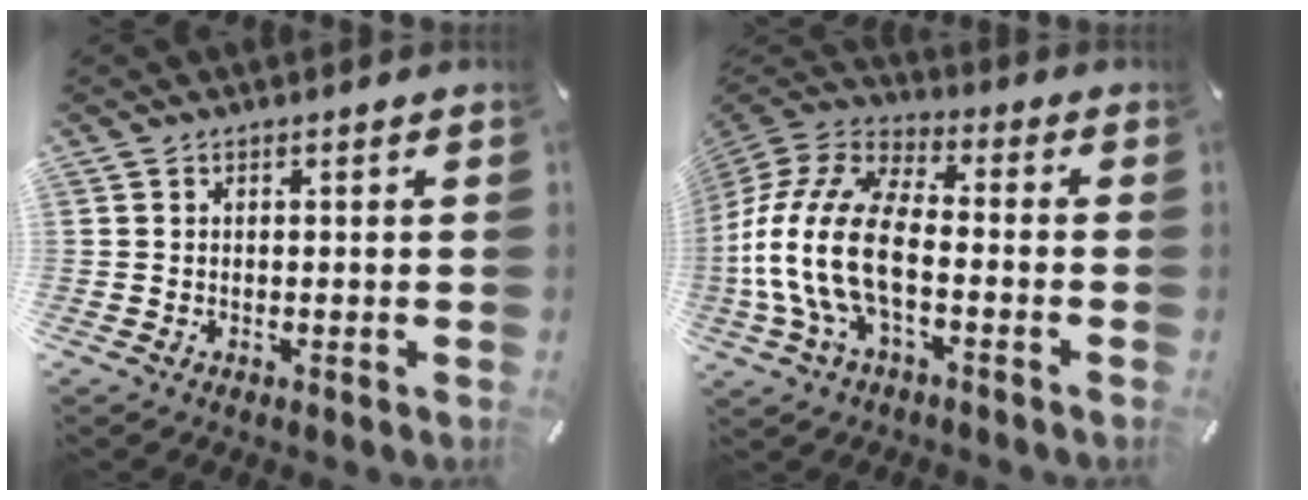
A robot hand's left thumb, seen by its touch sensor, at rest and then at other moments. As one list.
[{"total": 16.8, "force": [-4.5, 9.2, 13.3], "torque": [-0.291, 0.014, -0.080]}]